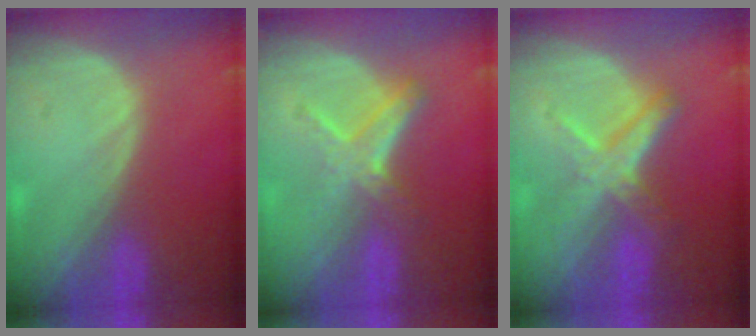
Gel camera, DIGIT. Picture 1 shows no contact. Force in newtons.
{"total": 4.8, "press": 4.7, "slide": 1.2}
{"total": 5.9, "press": 5.4, "slide": 2.2}